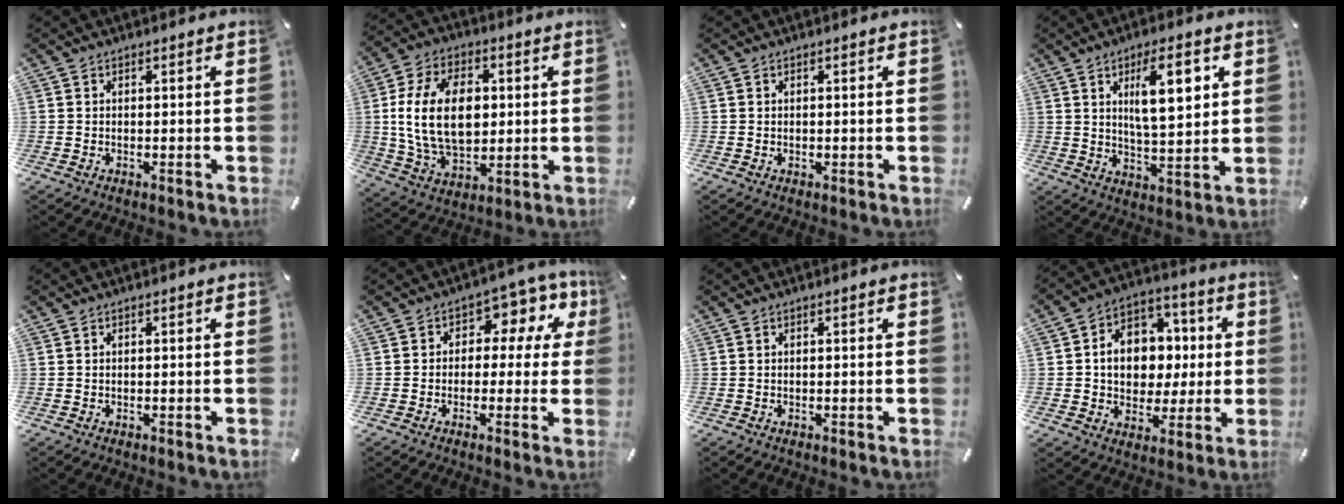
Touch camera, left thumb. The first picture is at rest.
{"total": 17.4, "force": [1.5, 11.9, 12.7], "torque": [-0.270, 0.007, 0.027]}
{"total": 0.0}
{"total": 12.4, "force": [4.9, 4.5, 10.5], "torque": [-0.161, -0.012, 0.077]}
{"total": 0.0}
{"total": 8.2, "force": [2.2, 5.9, 5.2], "torque": [-0.070, -0.010, 0.037]}
{"total": 0.0}
{"total": 11.8, "force": [0.1, 10.3, 5.6], "torque": [-0.097, 0.011, 0.010]}